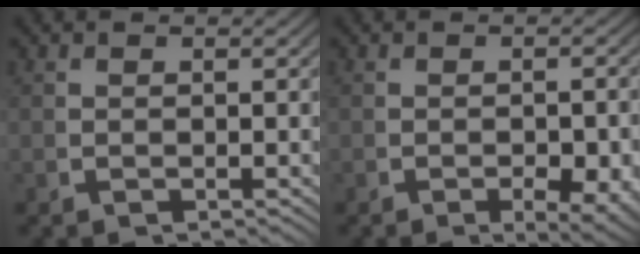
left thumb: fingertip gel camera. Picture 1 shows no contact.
{"total": 4.6, "force": [-1.7, 1.8, 3.8], "torque": [-0.053, -0.014, -0.021]}